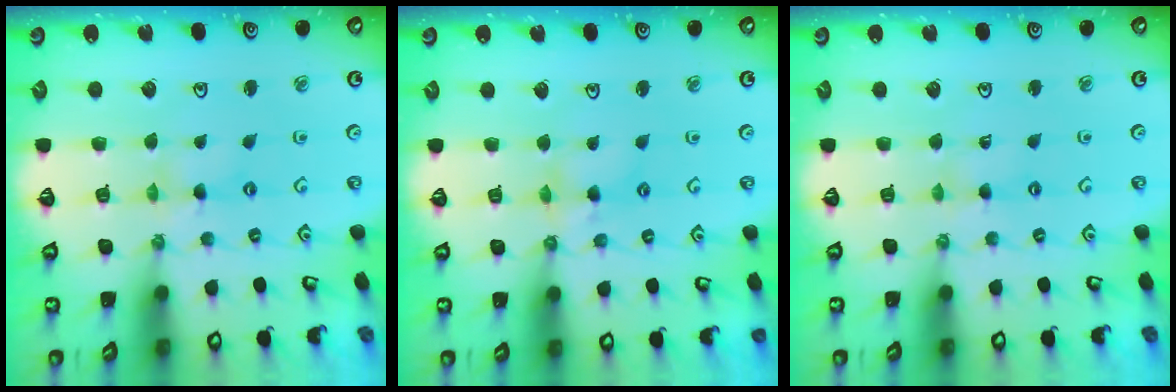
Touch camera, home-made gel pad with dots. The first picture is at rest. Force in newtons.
{"total": 5.2, "press": 5.2, "slide": 0.5}
{"total": 1.0, "press": 1.0, "slide": 0.2}